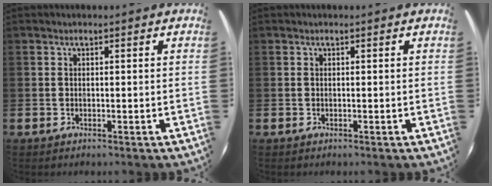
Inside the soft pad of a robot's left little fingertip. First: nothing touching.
{"total": 0.0}